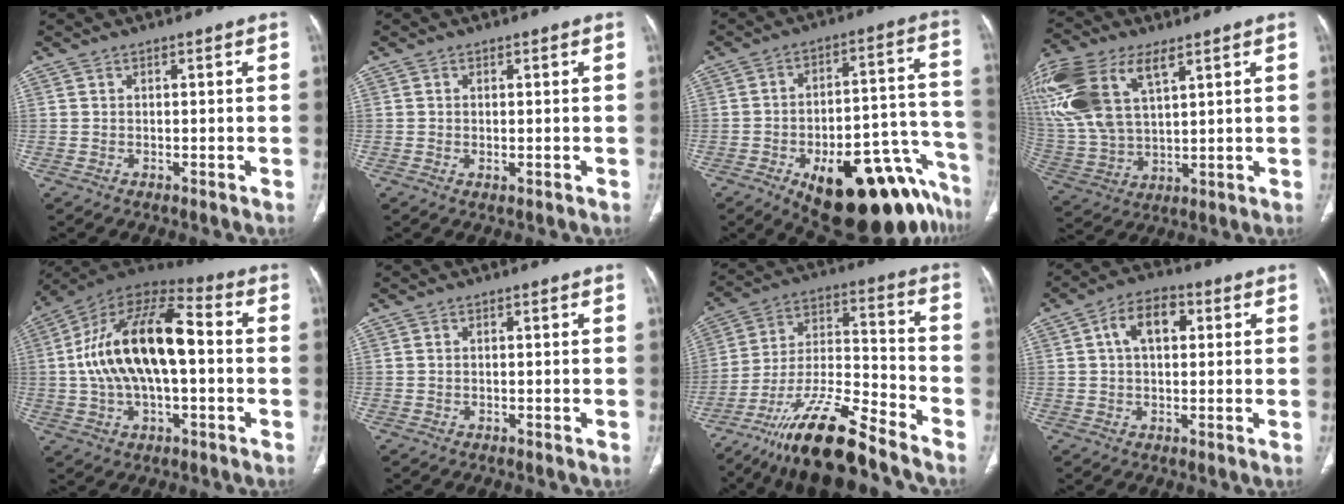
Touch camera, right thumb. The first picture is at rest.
{"total": 0.9, "force": [-0.2, 0.4, 0.8], "torque": [-0.017, -0.004, 0.001]}
{"total": 27.7, "force": [-16.2, 11.2, 19.5], "torque": [-0.165, 0.087, -0.214]}
{"total": 21.8, "force": [10.1, 11.4, 15.6], "torque": [-0.370, -0.004, 0.202]}
{"total": 21.0, "force": [0.5, 10.3, 18.2], "torque": [-0.331, 0.040, 0.003]}
{"total": 0.0}
{"total": 17.1, "force": [-13.5, 3.0, 10.1], "torque": [-0.185, 0.080, -0.241]}
{"total": 7.5, "force": [1.9, 4.6, 5.6], "torque": [-0.086, 0.014, 0.025]}